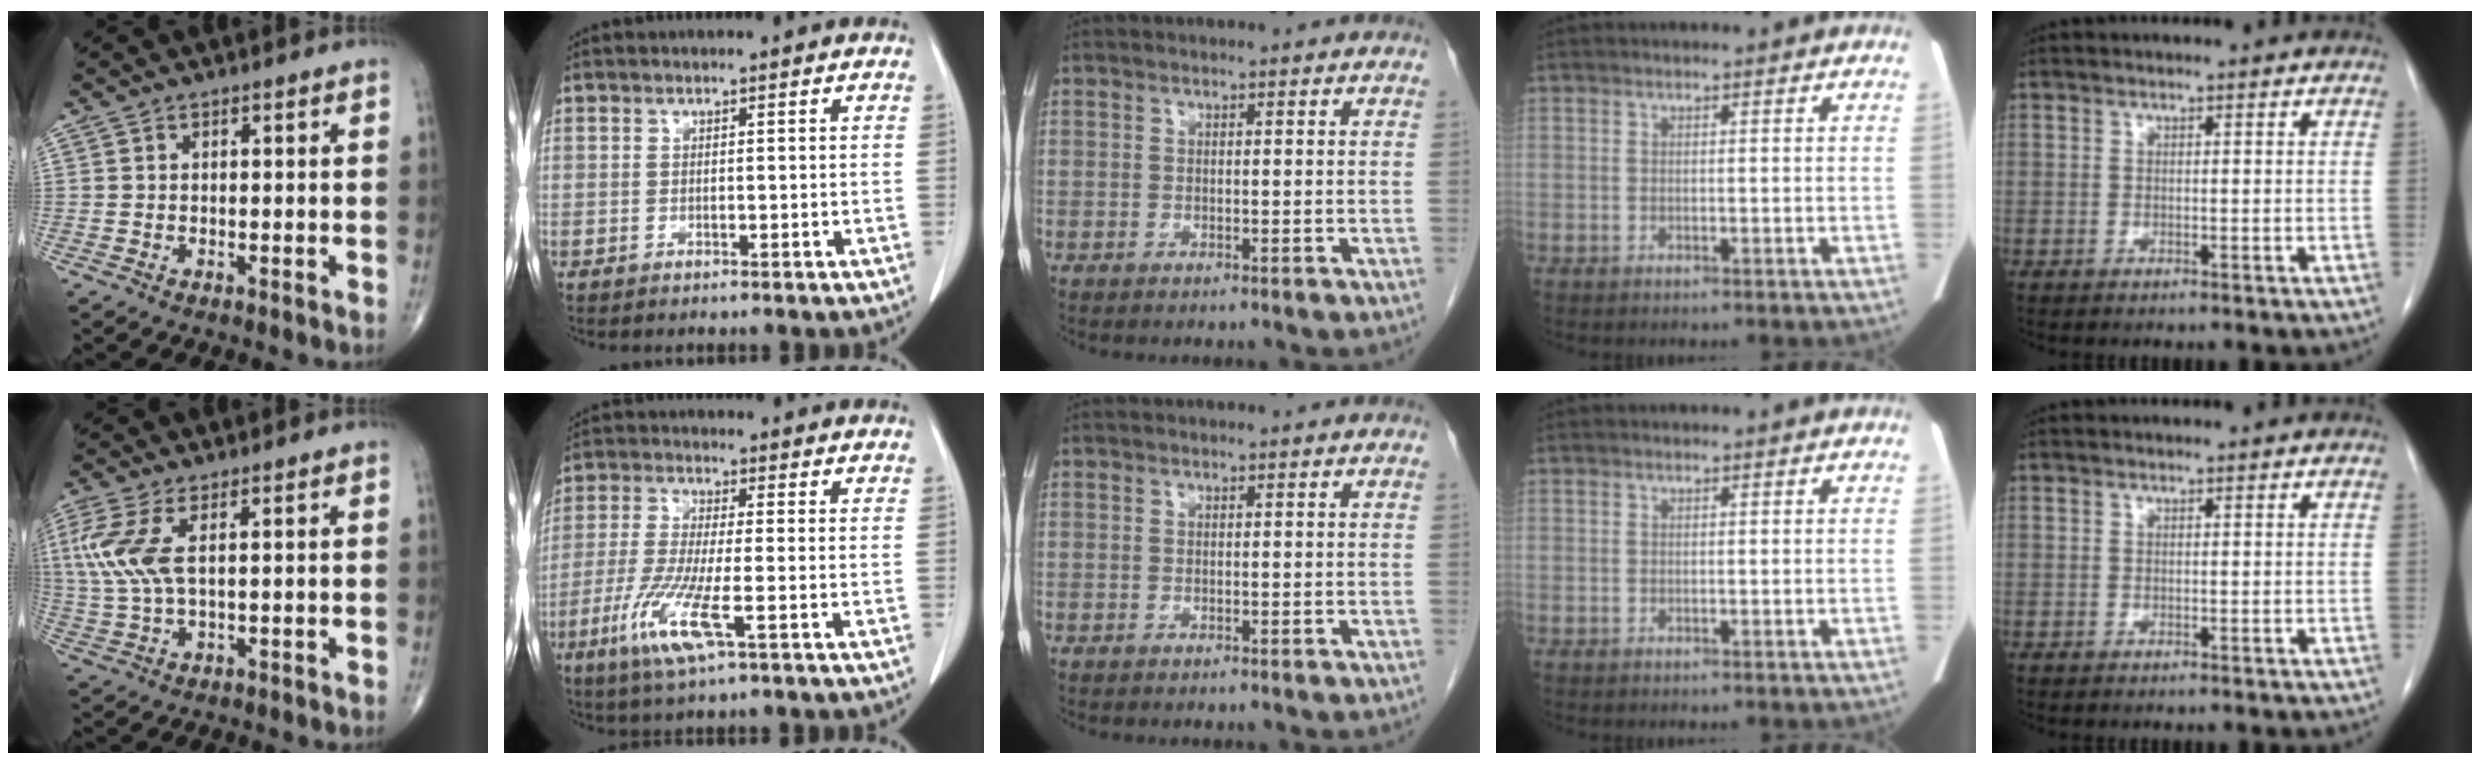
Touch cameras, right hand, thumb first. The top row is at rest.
{"thumb": {"total": 9.1, "force": [2.4, 3.8, 7.9], "torque": [-0.211, 0.000, 0.053]}, "index": {"total": 9.4, "force": [-3.9, 0.6, 8.5], "torque": [-0.179, -0.024, -0.079]}}